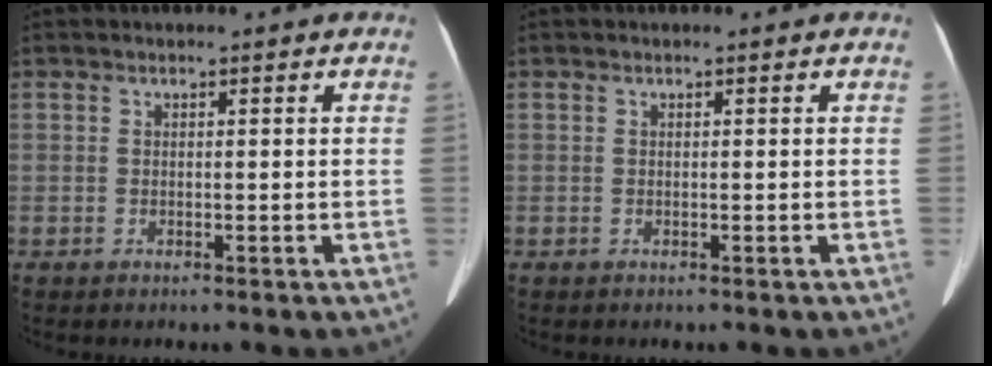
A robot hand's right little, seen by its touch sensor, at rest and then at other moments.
{"total": 0.0}